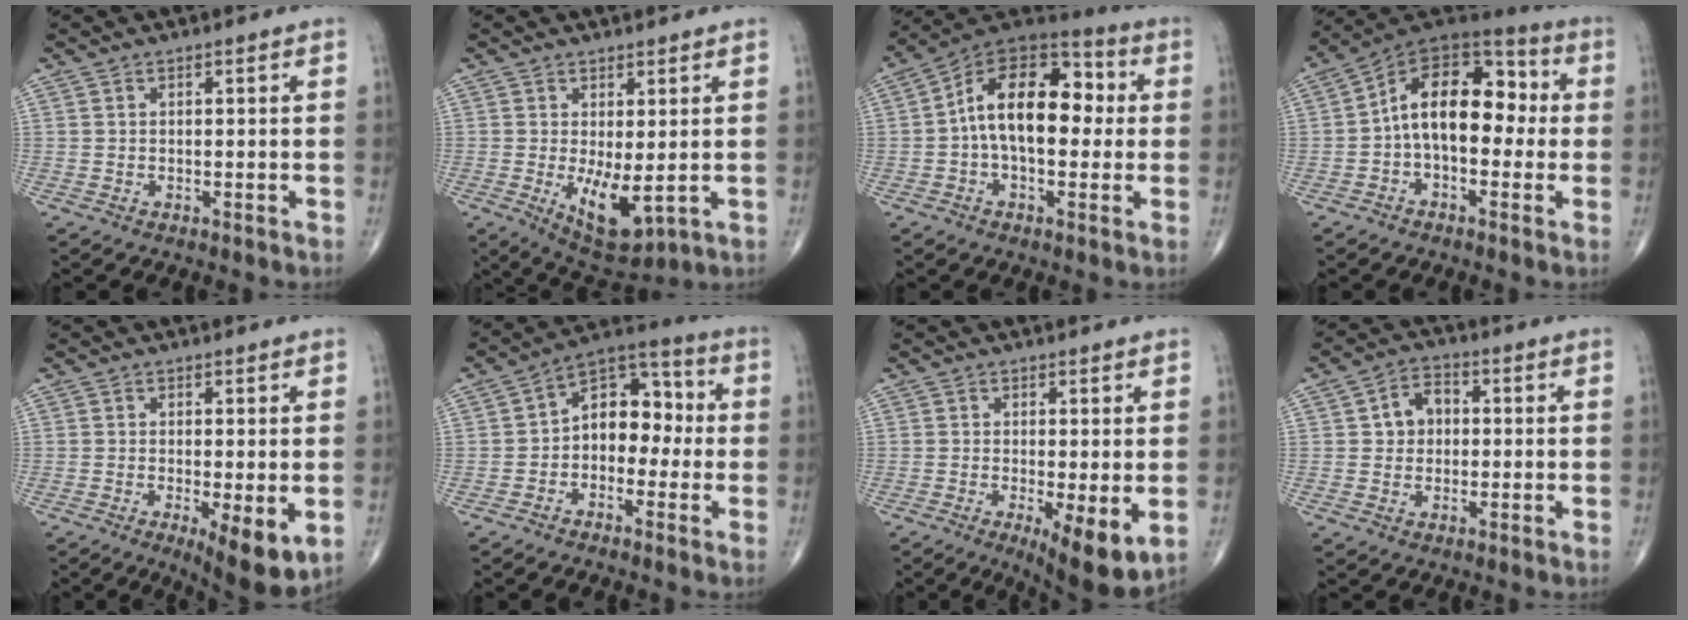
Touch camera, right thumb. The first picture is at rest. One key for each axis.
{"total": 8.2, "fx": -1.0, "fy": 3.3, "fz": 7.4, "tx": -0.112, "ty": -0.021, "tz": 0.000}
{"total": 17.2, "fx": 0.8, "fy": 9.9, "fz": 14.1, "tx": -0.198, "ty": 0.044, "tz": 0.001}
{"total": 15.9, "fx": -0.2, "fy": 9.5, "fz": 12.7, "tx": -0.163, "ty": 0.051, "tz": -0.019}
{"total": 8.3, "fx": -2.2, "fy": 2.5, "fz": 7.6, "tx": -0.110, "ty": -0.022, "tz": -0.032}
{"total": 10.6, "fx": -1.0, "fy": 7.4, "fz": 7.6, "tx": -0.075, "ty": 0.046, "tz": -0.038}
{"total": 9.0, "fx": -2.2, "fy": 2.6, "fz": 8.3, "tx": -0.123, "ty": -0.024, "tz": -0.031}
{"total": 5.6, "fx": 0.5, "fy": 4.5, "fz": 3.3, "tx": -0.033, "ty": 0.015, "tz": 0.002}